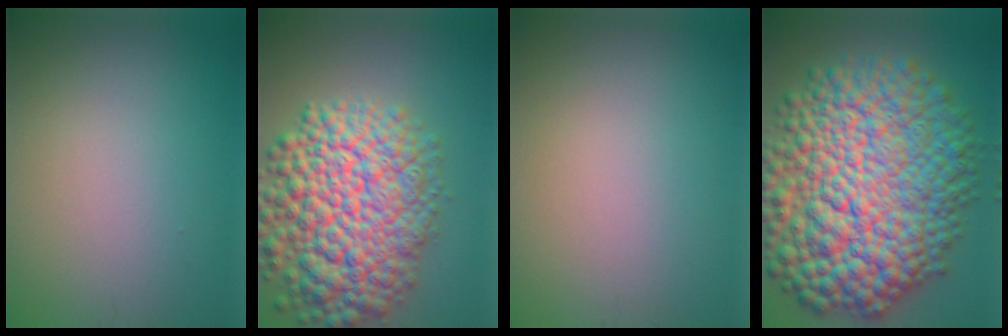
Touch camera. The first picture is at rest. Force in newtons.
{"total": 12.4, "press": 12.4, "slide": 0.5}
{"total": 0.0}
{"total": 18.0, "press": 18.0, "slide": 0.3}